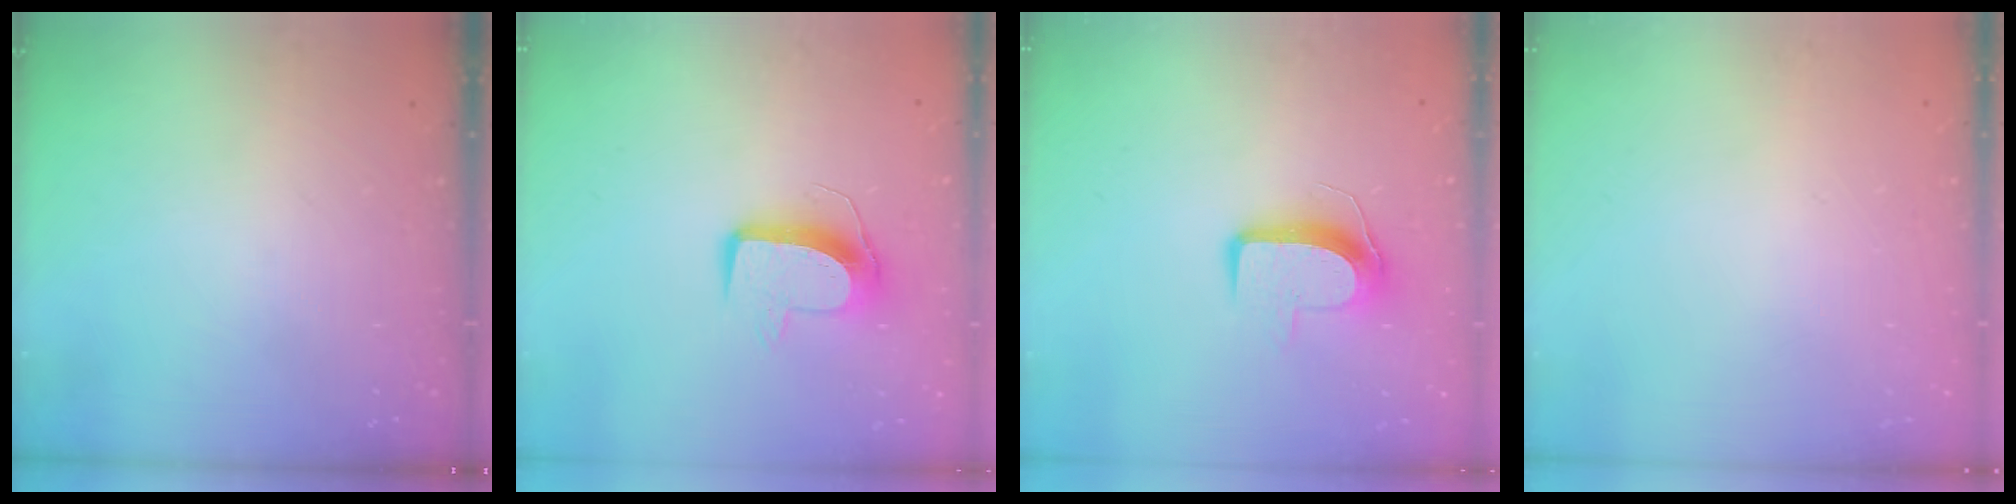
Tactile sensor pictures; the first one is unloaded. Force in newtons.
{"total": 10.3, "press": 10.3, "slide": 0.7}
{"total": 9.3, "press": 9.3, "slide": 0.6}
{"total": 0.0}